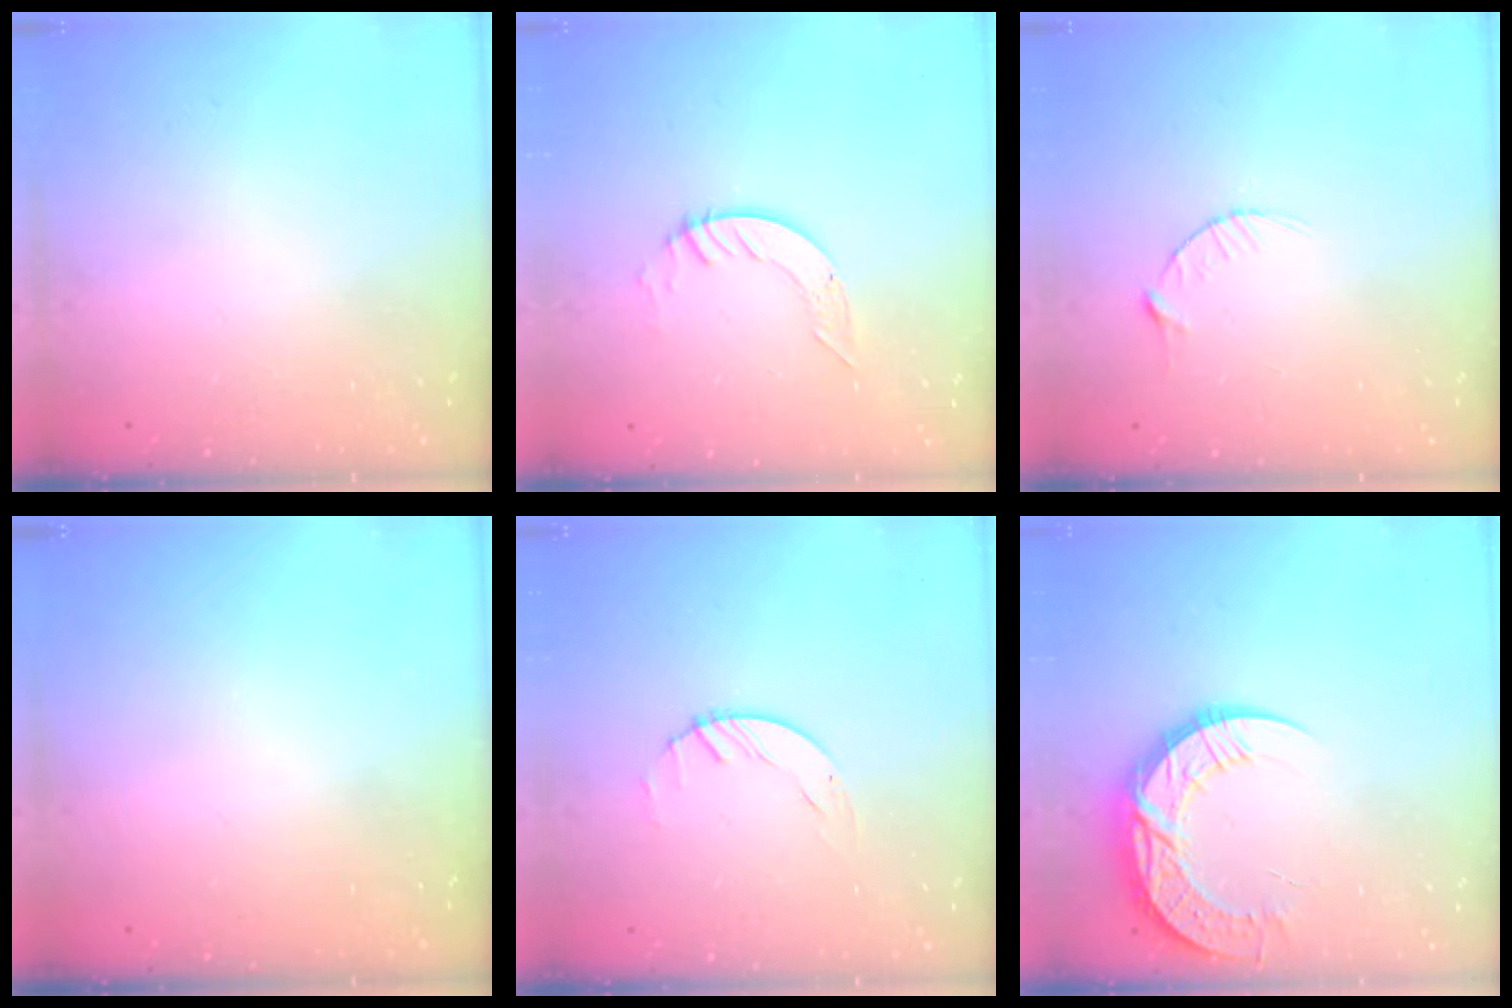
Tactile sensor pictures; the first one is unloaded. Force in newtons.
{"total": 4.0, "press": 4.0, "slide": 0.2}
{"total": 2.9, "press": 2.9, "slide": 0.4}
{"total": 0.0}
{"total": 0.8, "press": 0.8, "slide": 0.2}
{"total": 13.2, "press": 13.2, "slide": 1.0}